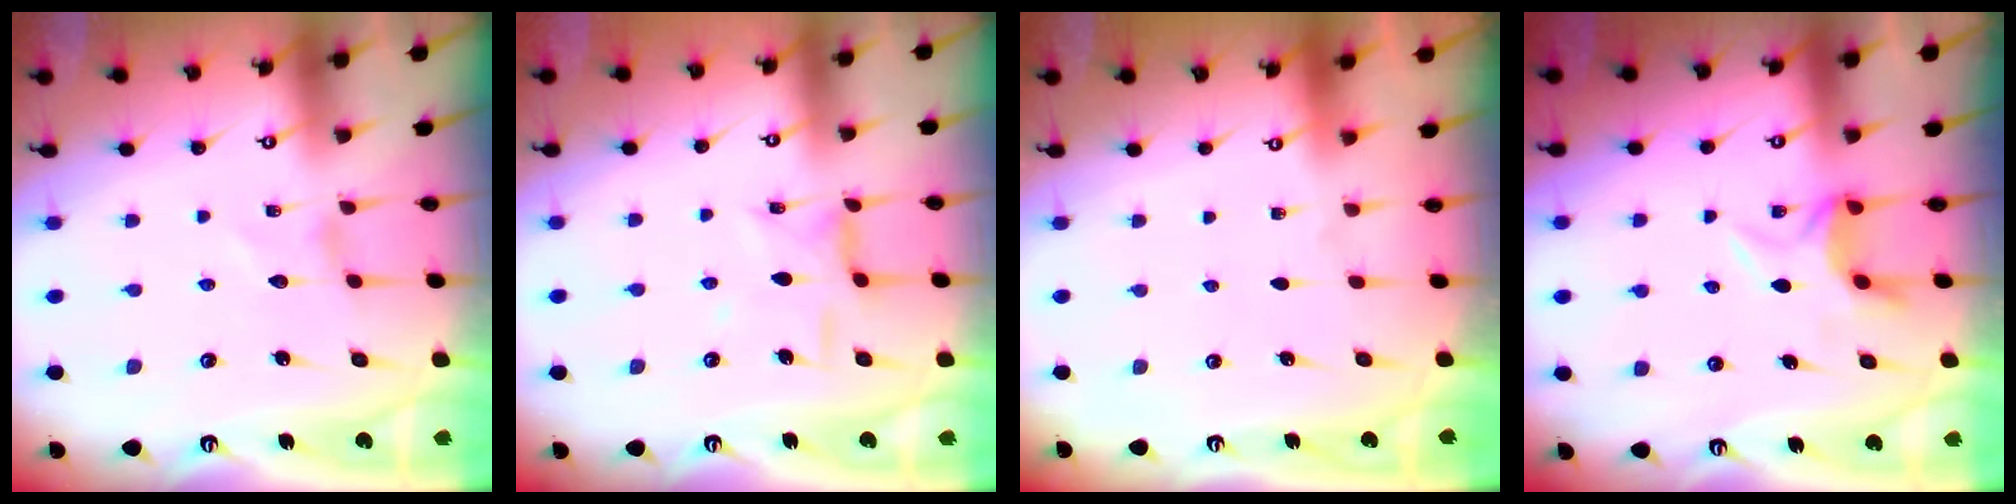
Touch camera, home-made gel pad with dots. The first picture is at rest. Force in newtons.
{"total": 6.6, "press": 6.6, "slide": 0.4}
{"total": 0.0}
{"total": 5.6, "press": 5.5, "slide": 1.2}